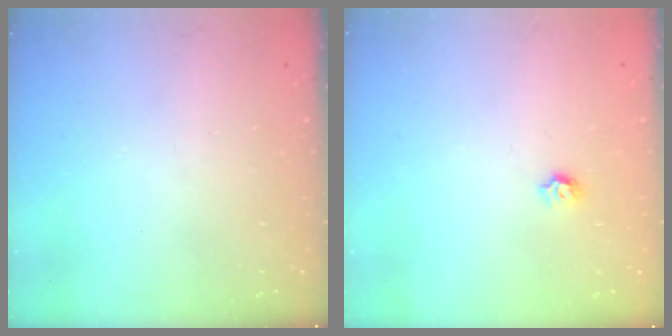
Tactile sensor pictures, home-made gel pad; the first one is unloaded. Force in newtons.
{"total": 4.7, "press": 4.6, "slide": 0.5}